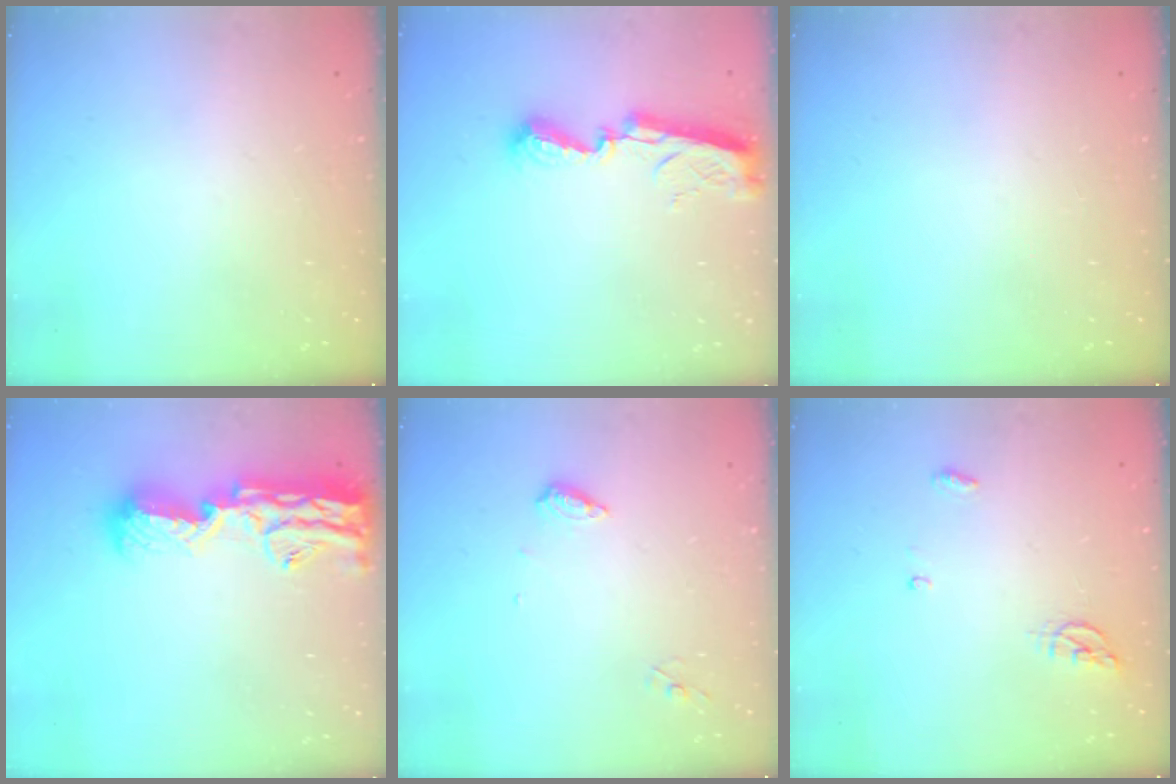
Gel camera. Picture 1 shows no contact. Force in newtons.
{"total": 9.1, "press": 9.1, "slide": 0.6}
{"total": 0.0}
{"total": 18.1, "press": 17.4, "slide": 5.2}
{"total": 6.3, "press": 6.2, "slide": 0.6}
{"total": 4.5, "press": 4.3, "slide": 1.2}